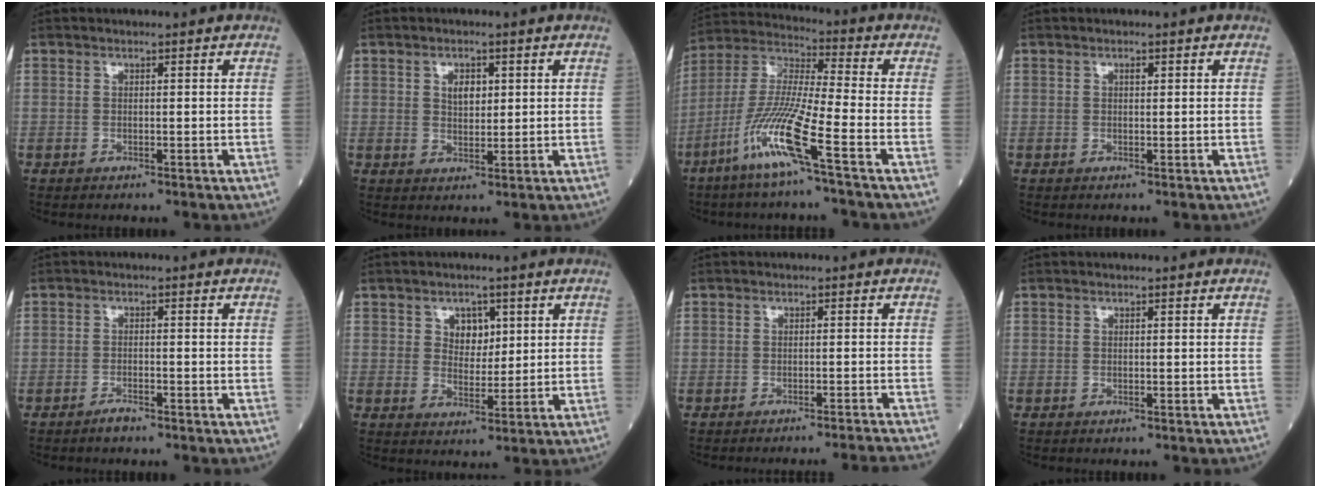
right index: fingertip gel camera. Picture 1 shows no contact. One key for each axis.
{"total": 3.1, "fx": 1.1, "fy": 1.9, "fz": 2.2, "tx": -0.033, "ty": 0.001, "tz": 0.018}
{"total": 12.3, "fx": -6.3, "fy": -0.6, "fz": 10.5, "tx": -0.222, "ty": -0.016, "tz": -0.132}
{"total": 0.7, "fx": 0.3, "fy": 0.3, "fz": 0.5, "tx": -0.010, "ty": -0.001, "tz": 0.004}
{"total": 1.7, "fx": -1.4, "fy": 0.3, "fz": 0.8, "tx": -0.018, "ty": 0.000, "tz": -0.024}
{"total": 4.1, "fx": 1.7, "fy": 3.0, "fz": 2.2, "tx": -0.028, "ty": 0.004, "tz": 0.030}
{"total": 7.4, "fx": -6.8, "fy": -2.5, "fz": 1.0, "tx": 0.007, "ty": -0.019, "tz": -0.082}
{"total": 0.0}